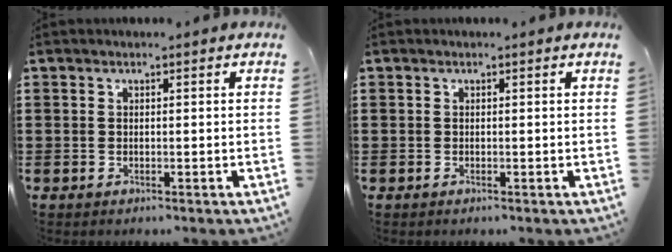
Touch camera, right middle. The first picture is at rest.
{"total": 0.0}